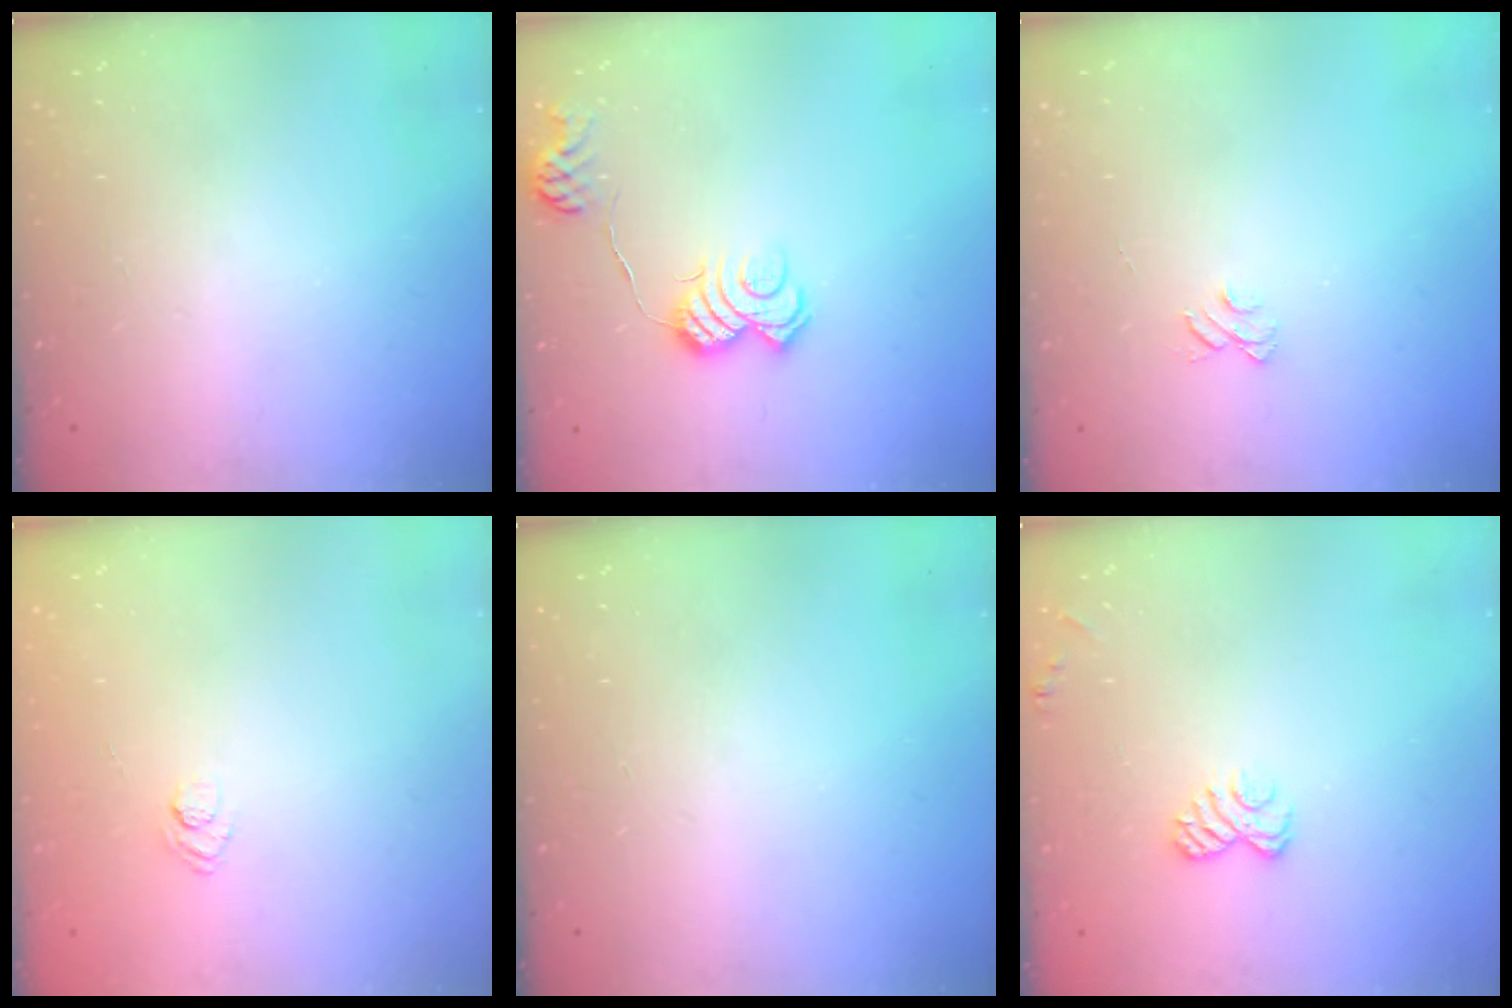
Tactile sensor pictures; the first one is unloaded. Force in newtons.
{"total": 11.1, "press": 11.0, "slide": 1.0}
{"total": 3.8, "press": 3.8, "slide": 0.3}
{"total": 3.3, "press": 3.1, "slide": 1.1}
{"total": 0.0}
{"total": 6.1, "press": 5.9, "slide": 1.4}